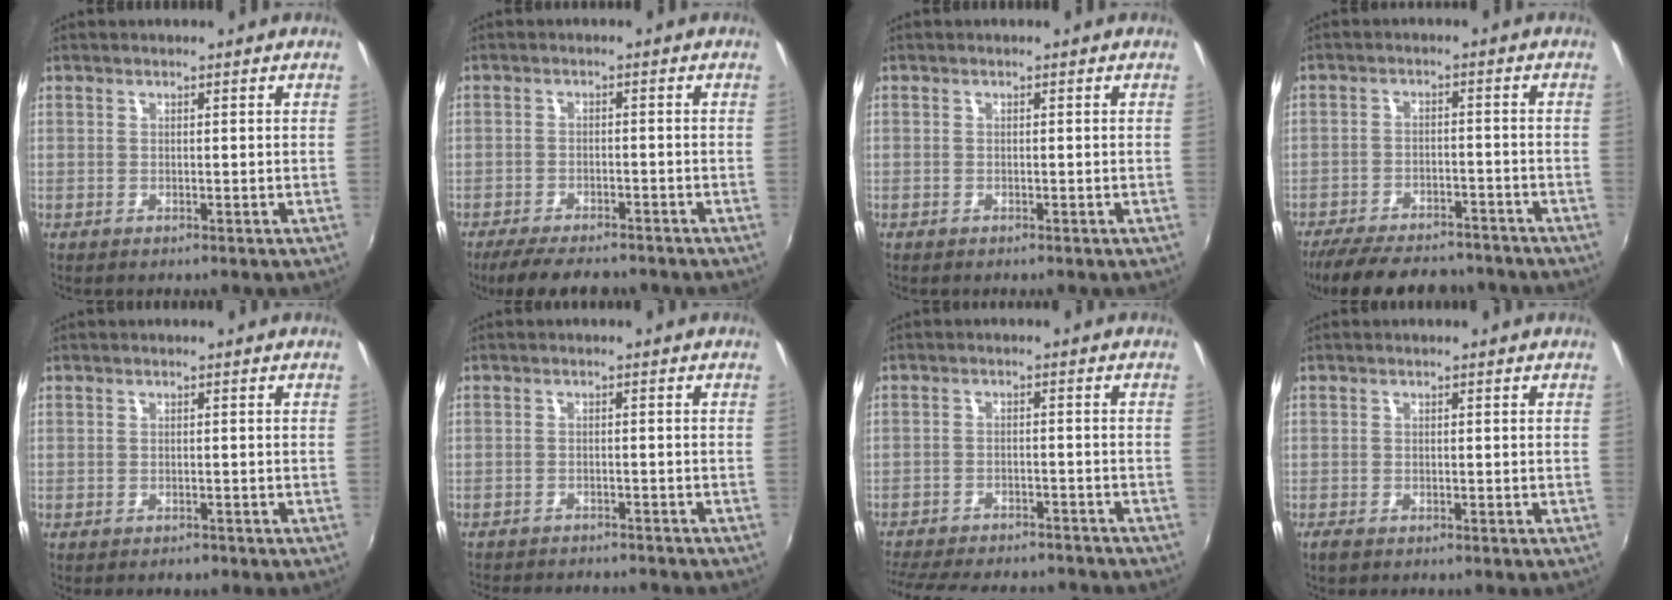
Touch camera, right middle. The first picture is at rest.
{"total": 9.5, "force": [-7.9, 2.6, 4.7], "torque": [-0.105, -0.021, -0.125]}
{"total": 0.5, "force": [-0.4, 0.3, 0.0], "torque": [-0.003, 0.000, -0.009]}
{"total": 17.4, "force": [-14.5, 5.8, 7.7], "torque": [-0.165, -0.013, -0.207]}
{"total": 1.4, "force": [-1.2, 0.5, 0.6], "torque": [-0.011, -0.004, -0.015]}
{"total": 10.0, "force": [-9.1, 2.1, 3.5], "torque": [-0.084, -0.015, -0.131]}
{"total": 18.7, "force": [-16.1, 5.6, 7.7], "torque": [-0.170, -0.013, -0.223]}
{"total": 1.5, "force": [-1.2, 0.5, 0.9], "torque": [-0.020, -0.004, -0.021]}